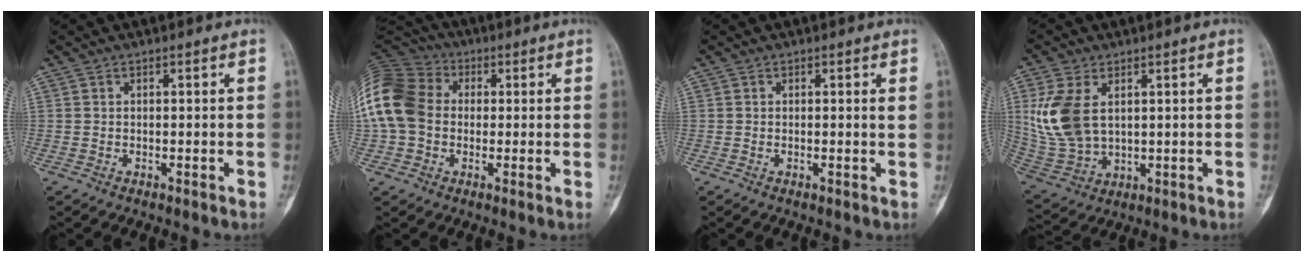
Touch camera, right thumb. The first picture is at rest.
{"total": 17.7, "force": [1.0, 14.1, 10.8], "torque": [-0.245, 0.041, 0.013]}
{"total": 0.9, "force": [0.3, -0.1, 0.9], "torque": [-0.014, -0.001, 0.002]}
{"total": 12.2, "force": [2.9, 7.6, 9.1], "torque": [-0.192, -0.010, 0.072]}